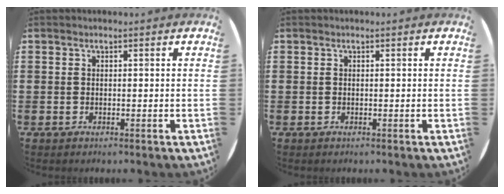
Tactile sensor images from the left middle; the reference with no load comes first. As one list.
[{"total": 0.0}]